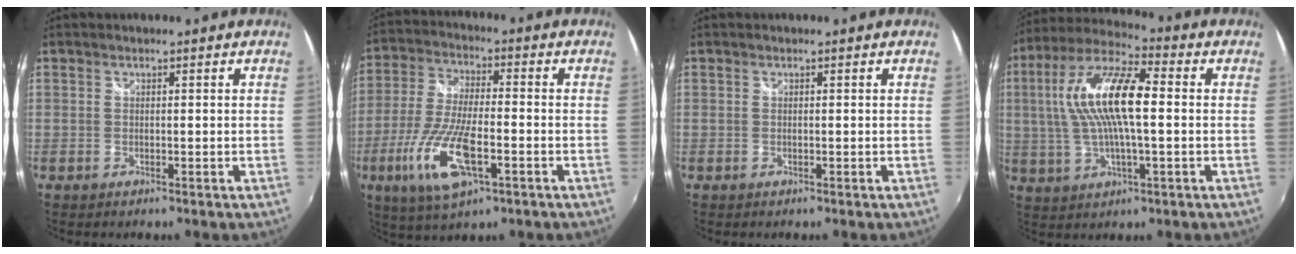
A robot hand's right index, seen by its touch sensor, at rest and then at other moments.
{"total": 14.3, "force": [-5.5, 4.6, 12.4], "torque": [-0.266, -0.019, -0.104]}
{"total": 0.0}
{"total": 15.7, "force": [1.5, 4.7, 14.9], "torque": [-0.287, 0.017, 0.020]}